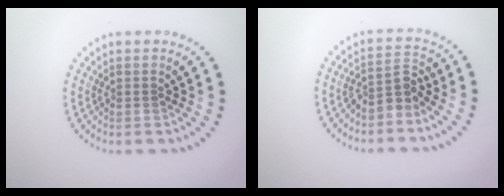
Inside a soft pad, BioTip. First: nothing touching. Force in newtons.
{"total": 2.5, "press": 1.9, "slide": 1.6}